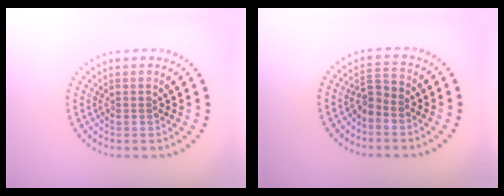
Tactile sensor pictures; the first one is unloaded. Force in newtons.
{"total": 1.9, "press": 1.6, "slide": 1.1}